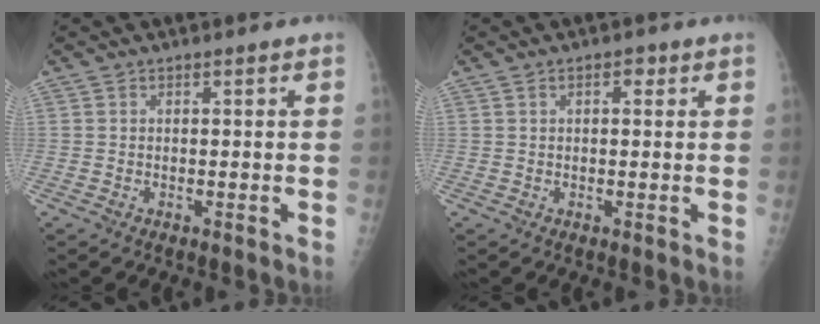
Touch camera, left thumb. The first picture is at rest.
{"total": 1.9, "force": [0.9, 1.1, 1.3], "torque": [-0.012, 0.000, 0.011]}